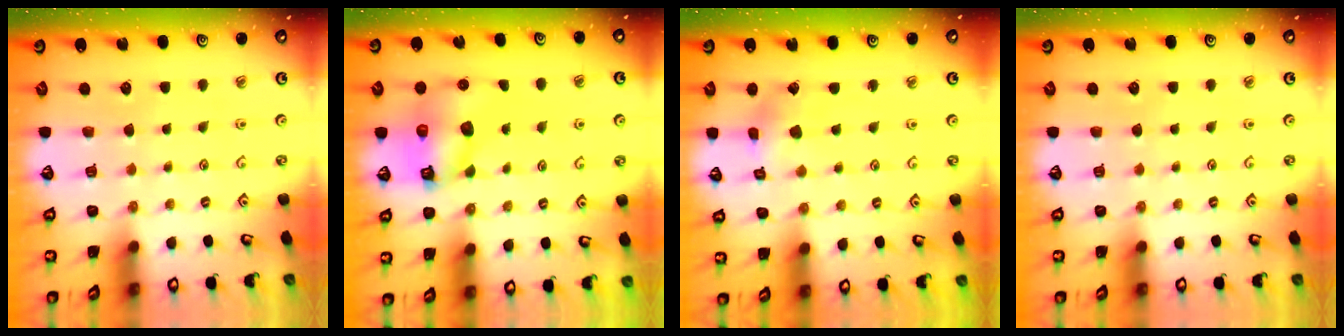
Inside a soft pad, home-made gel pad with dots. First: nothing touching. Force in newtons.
{"total": 10.6, "press": 10.4, "slide": 1.8}
{"total": 2.8, "press": 2.8, "slide": 0.3}
{"total": 0.0}